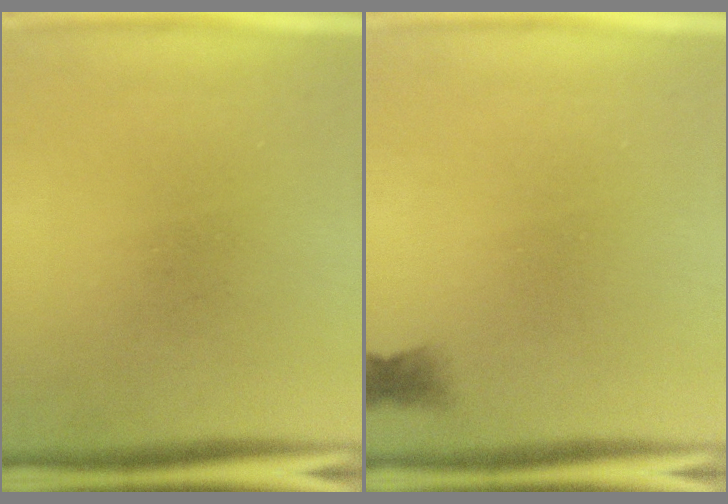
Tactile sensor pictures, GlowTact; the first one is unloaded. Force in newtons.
{"total": 1.2}